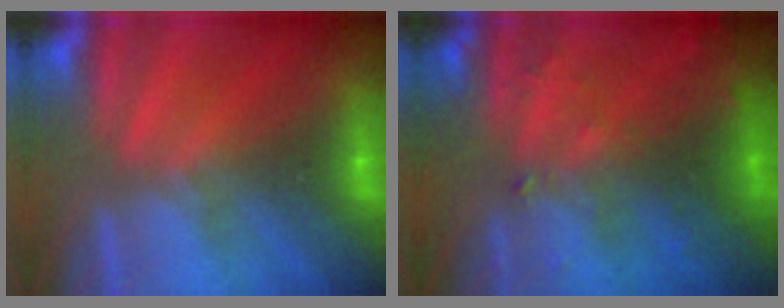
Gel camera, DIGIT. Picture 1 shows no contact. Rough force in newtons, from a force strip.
{"total": 6.4}